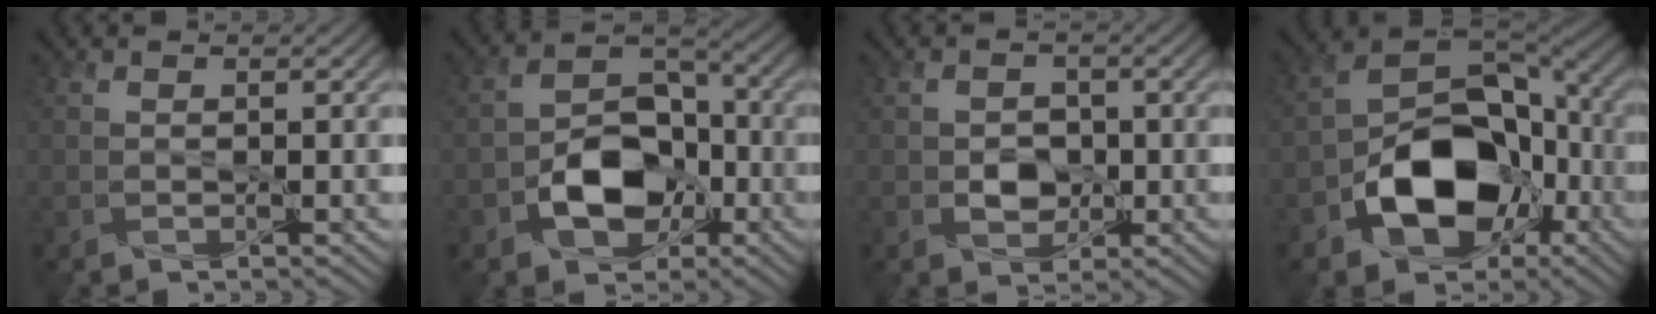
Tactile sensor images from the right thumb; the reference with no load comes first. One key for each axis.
{"total": 9.1, "fx": -3.4, "fy": 6.2, "fz": 5.7, "tx": -0.099, "ty": -0.003, "tz": -0.060}
{"total": 3.2, "fx": -0.6, "fy": 2.7, "fz": 1.6, "tx": -0.028, "ty": -0.002, "tz": -0.019}
{"total": 14.3, "fx": -5.2, "fy": 9.7, "fz": 9.1, "tx": -0.159, "ty": -0.028, "tz": -0.092}